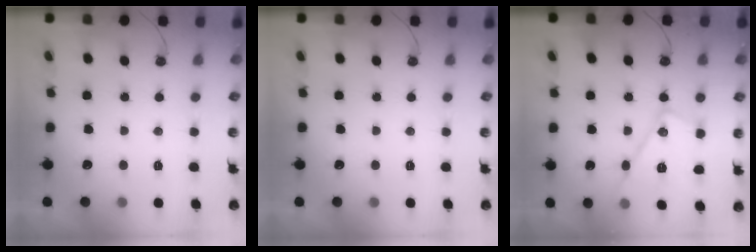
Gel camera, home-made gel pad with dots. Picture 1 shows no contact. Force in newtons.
{"total": 0.0}
{"total": 15.3, "press": 15.3, "slide": 0.5}